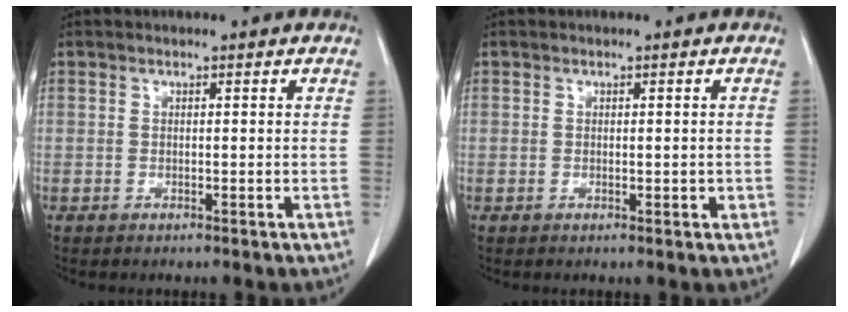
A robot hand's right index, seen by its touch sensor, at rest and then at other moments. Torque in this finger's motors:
{"motor_torque": [0.15, 0.24, 0.08, 0.05]}